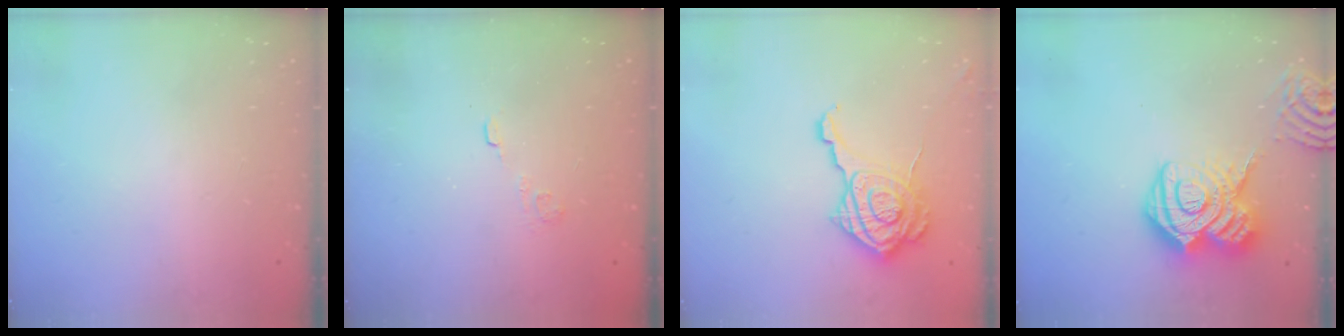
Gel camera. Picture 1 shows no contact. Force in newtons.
{"total": 2.1, "press": 1.6, "slide": 1.4}
{"total": 17.4, "press": 17.3, "slide": 1.0}
{"total": 18.2, "press": 18.1, "slide": 2.0}